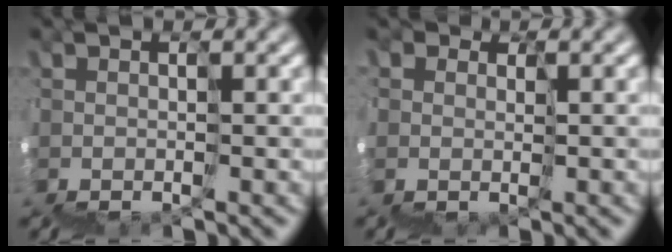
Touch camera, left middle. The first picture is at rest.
{"total": 3.0, "force": [0.4, 3.0, 0.2], "torque": [-0.006, 0.013, 0.012]}